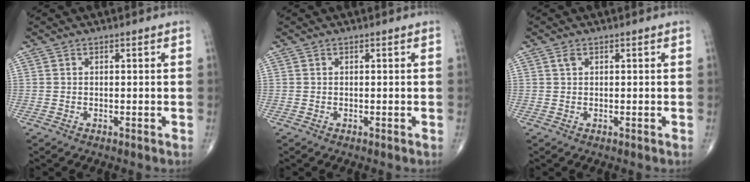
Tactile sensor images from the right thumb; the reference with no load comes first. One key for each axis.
{"total": 0.0}
{"total": 1.0, "fx": 0.5, "fy": 0.5, "fz": 0.7, "tx": -0.015, "ty": 0.005, "tz": 0.010}